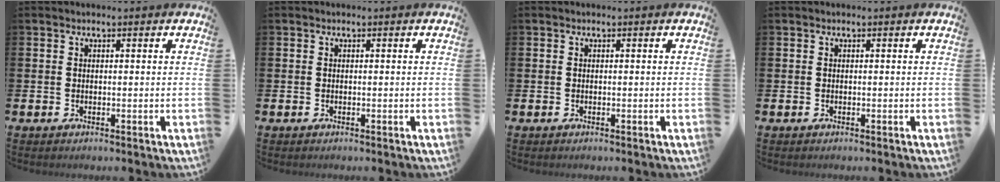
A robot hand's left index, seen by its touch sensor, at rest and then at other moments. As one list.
[{"total": 0.0}, {"total": 0.0}, {"total": 0.0}]